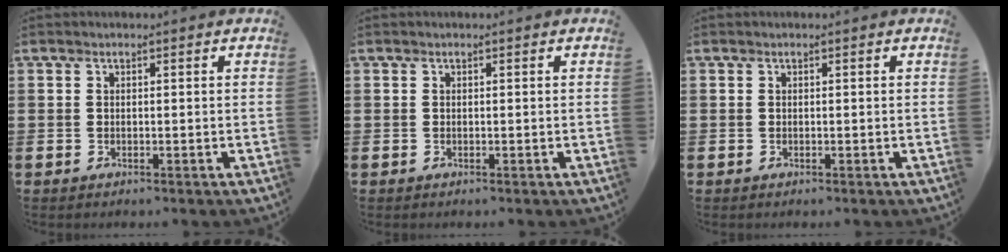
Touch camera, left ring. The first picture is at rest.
{"total": 0.0}
{"total": 0.0}